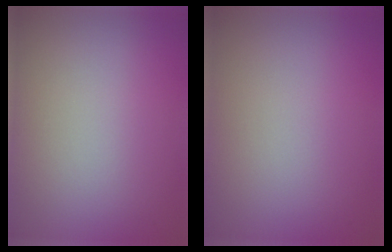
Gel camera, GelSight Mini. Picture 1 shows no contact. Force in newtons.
{"total": 0.0}